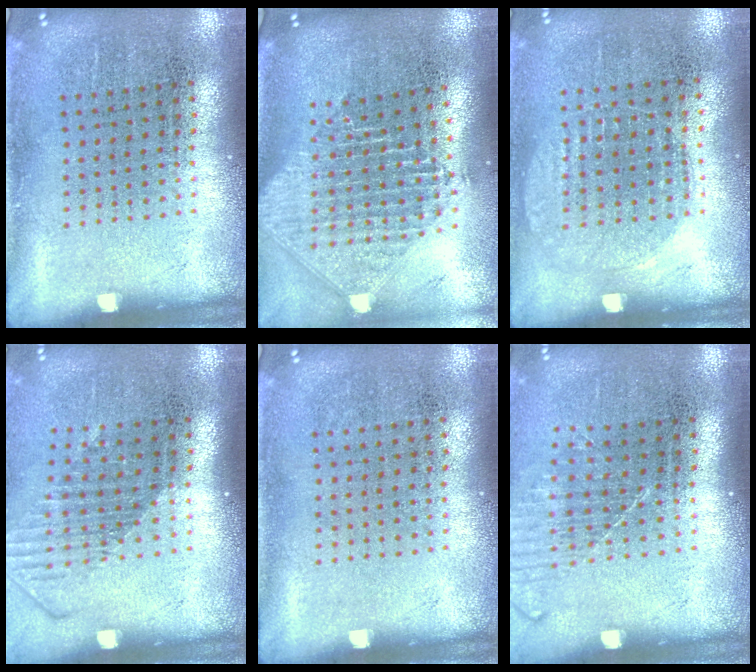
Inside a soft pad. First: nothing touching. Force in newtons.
{"total": 2.4, "press": 1.9, "slide": 1.5}
{"total": 1.0, "press": 0.9, "slide": 0.3}
{"total": 1.5, "press": 1.2, "slide": 1.0}
{"total": 0.0}
{"total": 1.2, "press": 1.0, "slide": 0.6}